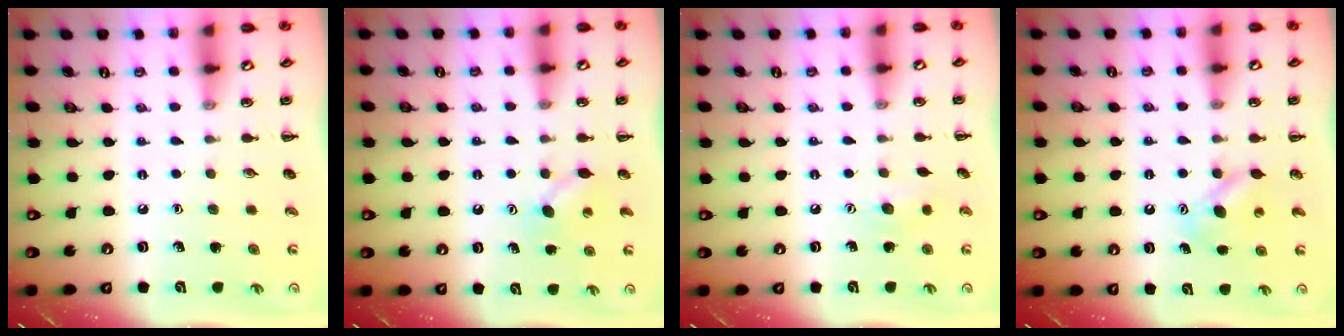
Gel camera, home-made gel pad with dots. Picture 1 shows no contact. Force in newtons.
{"total": 4.2, "press": 4.1, "slide": 0.9}
{"total": 6.7, "press": 6.5, "slide": 1.4}
{"total": 5.2, "press": 5.1, "slide": 0.9}